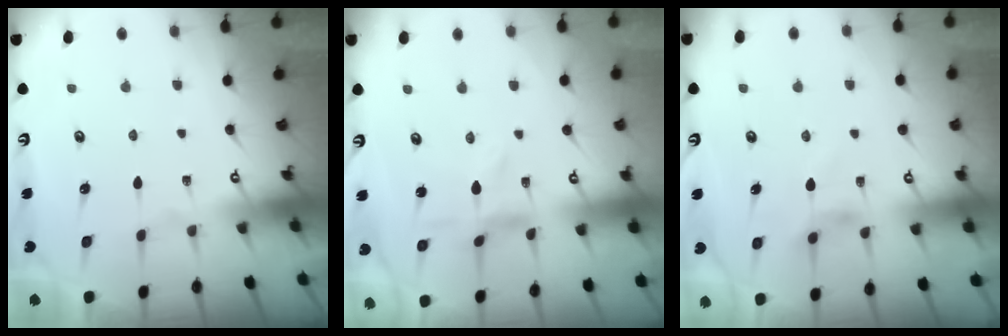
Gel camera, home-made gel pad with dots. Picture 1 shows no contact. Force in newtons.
{"total": 0.5, "press": 0.5, "slide": 0.2}
{"total": 3.7, "press": 3.7, "slide": 0.5}